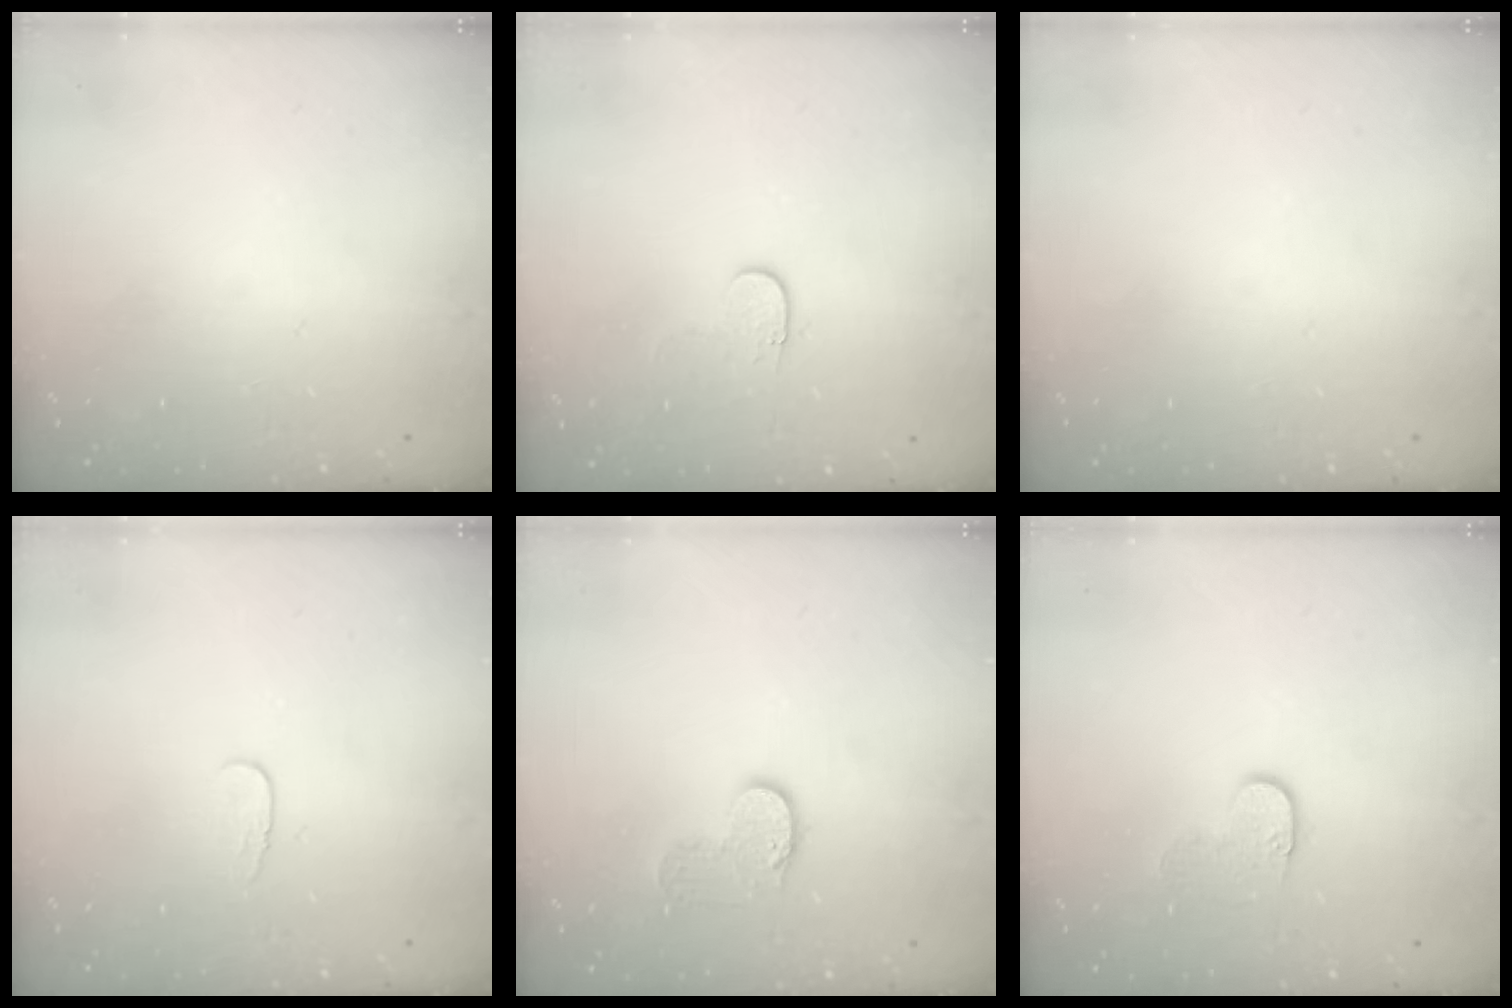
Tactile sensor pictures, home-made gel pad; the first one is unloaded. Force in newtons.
{"total": 3.9, "press": 3.9, "slide": 0.4}
{"total": 0.0}
{"total": 3.7, "press": 3.7, "slide": 0.4}
{"total": 7.4, "press": 7.4, "slide": 0.2}
{"total": 5.4, "press": 5.4, "slide": 0.3}